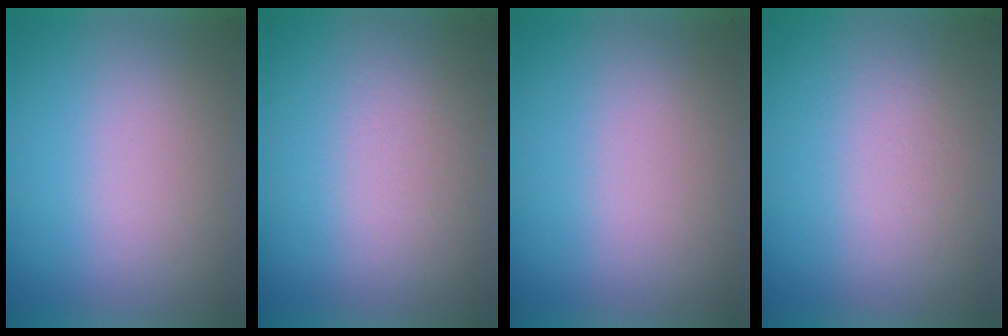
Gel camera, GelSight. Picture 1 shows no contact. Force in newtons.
{"total": 2.7}
{"total": 0.0}
{"total": 3.9}